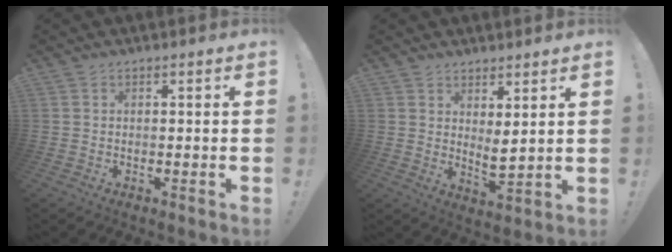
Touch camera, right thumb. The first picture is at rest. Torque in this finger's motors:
{"motor_torque": [0.79, 0.41, 0.26, 0.53, -0.05]}